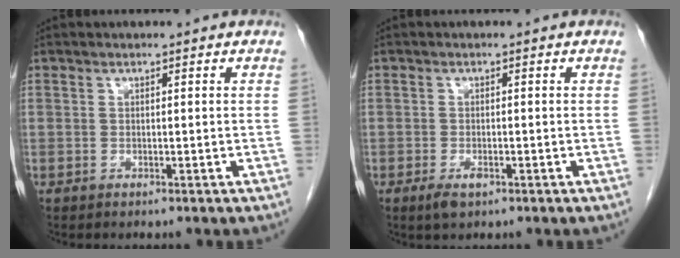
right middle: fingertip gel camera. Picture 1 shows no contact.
{"total": 2.0, "force": [-1.1, 0.8, 1.5], "torque": [-0.030, -0.001, -0.015]}